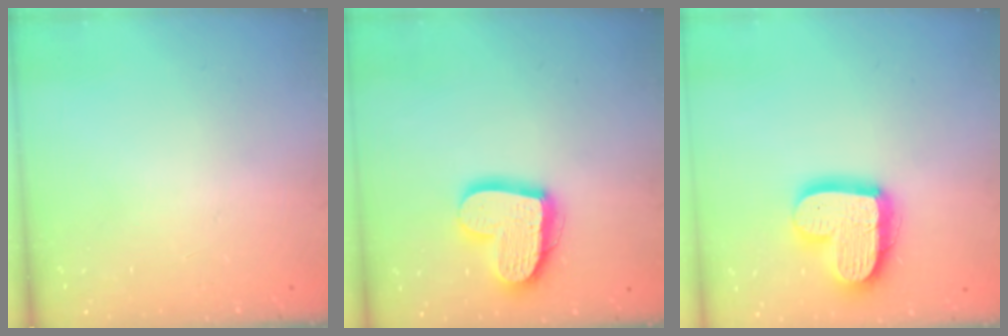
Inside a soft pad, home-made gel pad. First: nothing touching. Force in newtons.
{"total": 16.9, "press": 16.8, "slide": 1.6}
{"total": 17.4, "press": 17.3, "slide": 1.6}